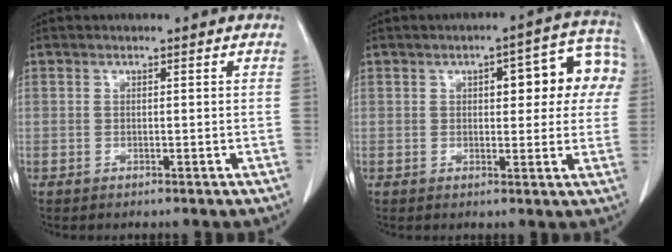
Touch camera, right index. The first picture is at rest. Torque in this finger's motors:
{"motor_torque": [0.78, 0.43, 0.17, 0.03]}